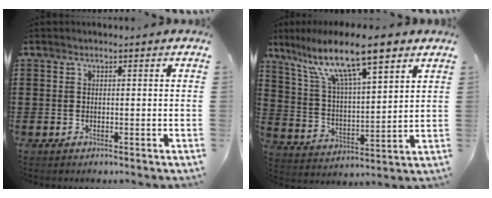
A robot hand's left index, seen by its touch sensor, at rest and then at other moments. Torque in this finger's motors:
{"motor_torque": [2.14, 0.00, 0.70, 0.21]}